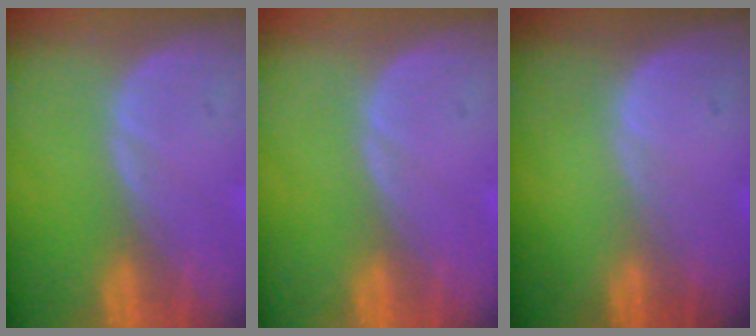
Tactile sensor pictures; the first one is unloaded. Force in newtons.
{"total": 0.0}
{"total": 0.0}